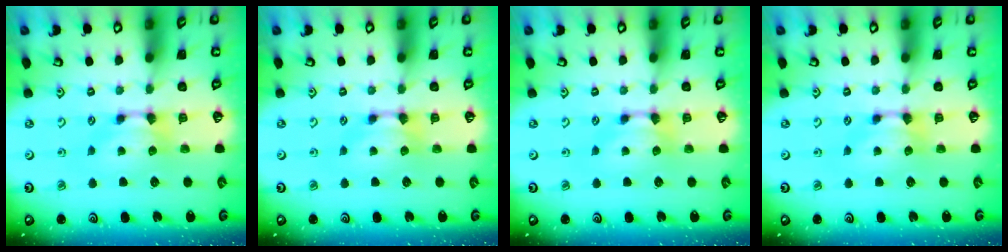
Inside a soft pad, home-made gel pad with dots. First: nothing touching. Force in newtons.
{"total": 0.0}
{"total": 0.0}
{"total": 0.0}